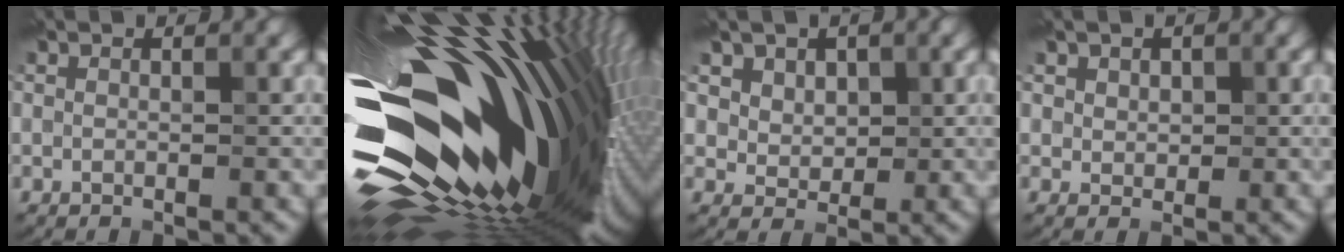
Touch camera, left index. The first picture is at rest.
{"total": 20.9, "force": [-0.6, 10.9, 17.8], "torque": [-0.307, -0.033, -0.023]}
{"total": 4.2, "force": [2.5, 3.0, 1.6], "torque": [-0.051, -0.015, 0.060]}
{"total": 1.8, "force": [1.1, 1.3, 0.6], "torque": [-0.014, -0.004, 0.024]}